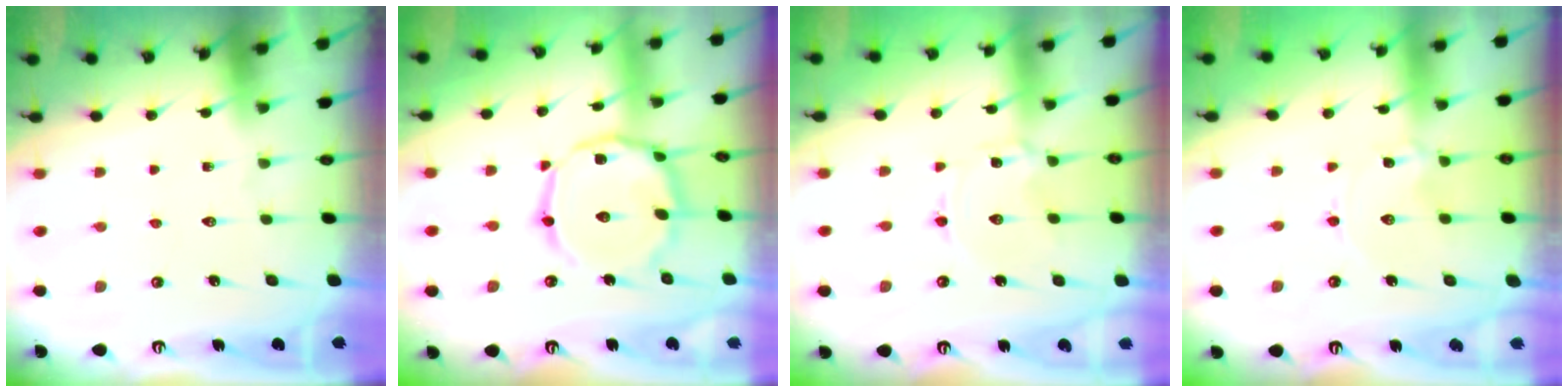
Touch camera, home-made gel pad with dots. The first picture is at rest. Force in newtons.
{"total": 14.9, "press": 14.8, "slide": 0.8}
{"total": 1.5, "press": 1.5, "slide": 0.2}
{"total": 1.4, "press": 1.4, "slide": 0.1}